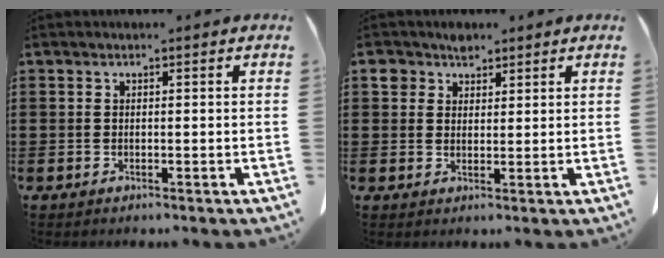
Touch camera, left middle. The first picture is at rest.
{"total": 3.5, "force": [2.6, 2.2, 0.9], "torque": [-0.021, 0.005, 0.050]}